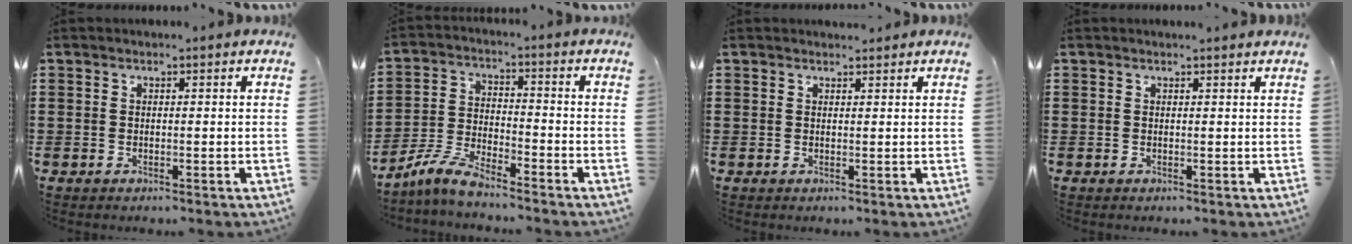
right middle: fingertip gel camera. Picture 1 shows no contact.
{"total": 6.4, "force": [-5.7, 0.7, 2.9], "torque": [-0.080, -0.006, -0.117]}
{"total": 1.1, "force": [1.0, 0.4, -0.1], "torque": [0.008, -0.002, 0.017]}
{"total": 0.5, "force": [0.5, 0.0, 0.2], "torque": [0.004, -0.004, 0.007]}